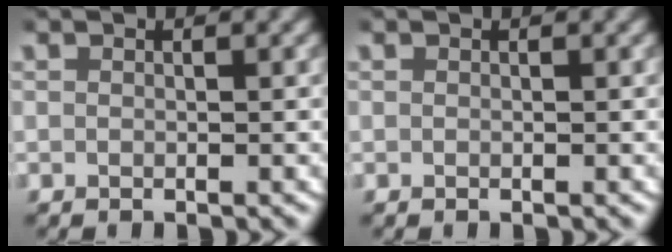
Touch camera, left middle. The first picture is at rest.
{"total": 0.0}